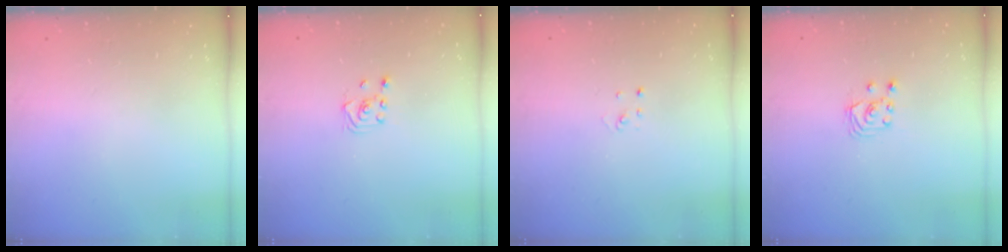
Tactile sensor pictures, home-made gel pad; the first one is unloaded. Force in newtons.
{"total": 2.3, "press": 2.2, "slide": 0.8}
{"total": 2.0, "press": 2.0, "slide": 0.1}
{"total": 2.6, "press": 2.6, "slide": 0.3}